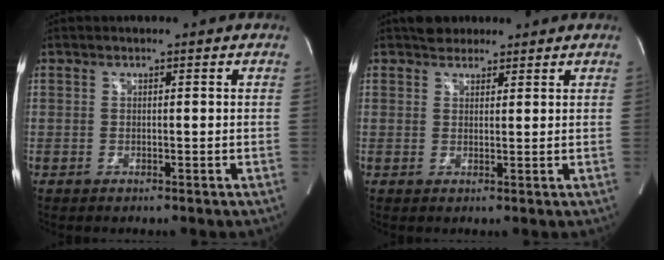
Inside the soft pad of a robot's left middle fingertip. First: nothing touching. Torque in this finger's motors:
{"motor_torque": [0.08, -0.05, -0.02, 0.02]}